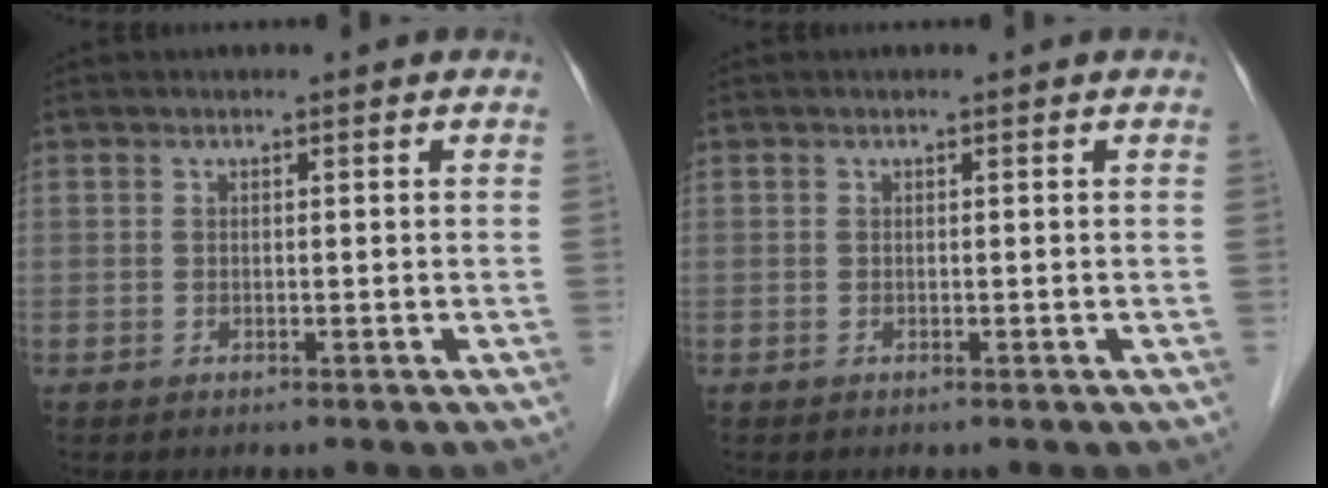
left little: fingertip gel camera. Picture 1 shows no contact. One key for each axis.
{"total": 0.0}